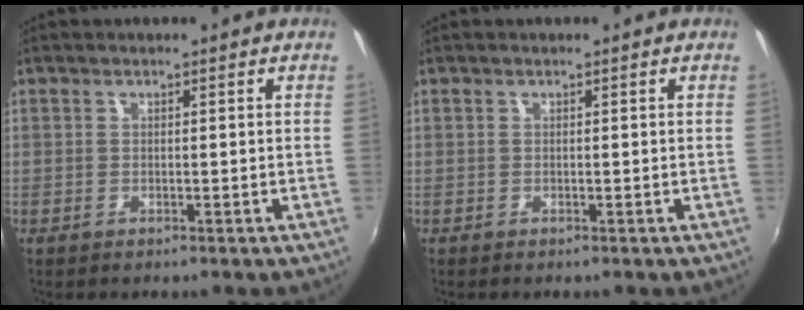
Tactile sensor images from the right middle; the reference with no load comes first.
{"total": 0.0}